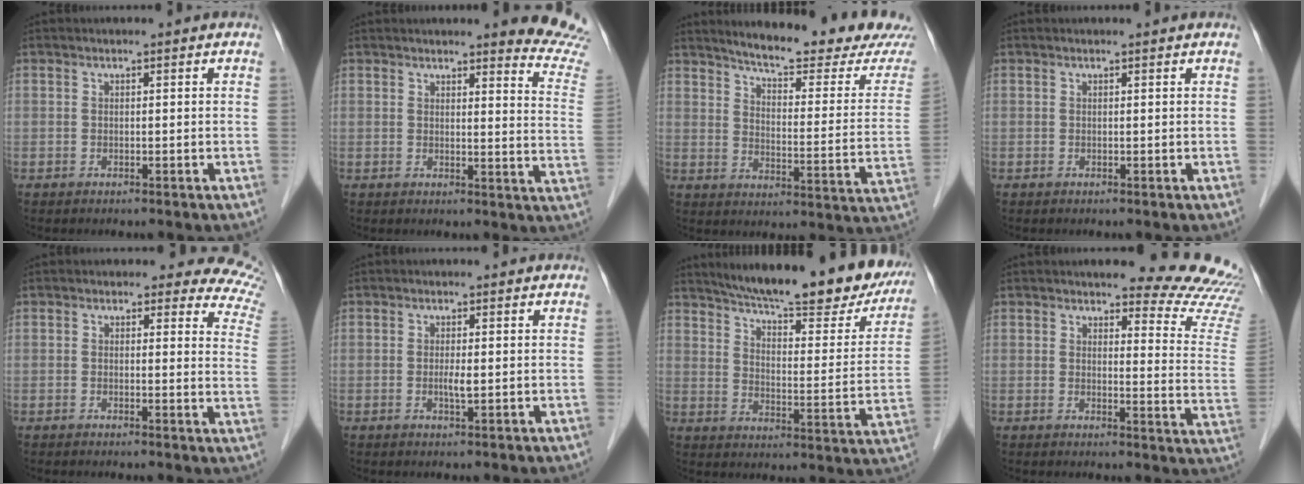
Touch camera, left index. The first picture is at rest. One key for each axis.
{"total": 10.2, "fx": 10.1, "fy": -0.3, "fz": 1.6, "tx": 0.004, "ty": -0.097, "tz": 0.080}
{"total": 19.0, "fx": 17.5, "fy": 0.8, "fz": 7.2, "tx": -0.100, "ty": -0.072, "tz": 0.219}
{"total": 0.7, "fx": 0.7, "fy": 0.1, "fz": 0.1, "tx": -0.007, "ty": 0.005, "tz": 0.007}
{"total": 10.0, "fx": 9.5, "fy": 3.1, "fz": 1.4, "tx": 0.030, "ty": -0.064, "tz": 0.052}
{"total": 1.7, "fx": -0.1, "fy": 0.3, "fz": 1.6, "tx": -0.034, "ty": -0.002, "tz": -0.001}
{"total": 26.8, "fx": 22.2, "fy": 4.9, "fz": 14.1, "tx": -0.202, "ty": -0.037, "tz": 0.281}
{"total": 14.2, "fx": 13.7, "fy": 1.5, "fz": 3.6, "tx": -0.018, "ty": -0.107, "tz": 0.122}